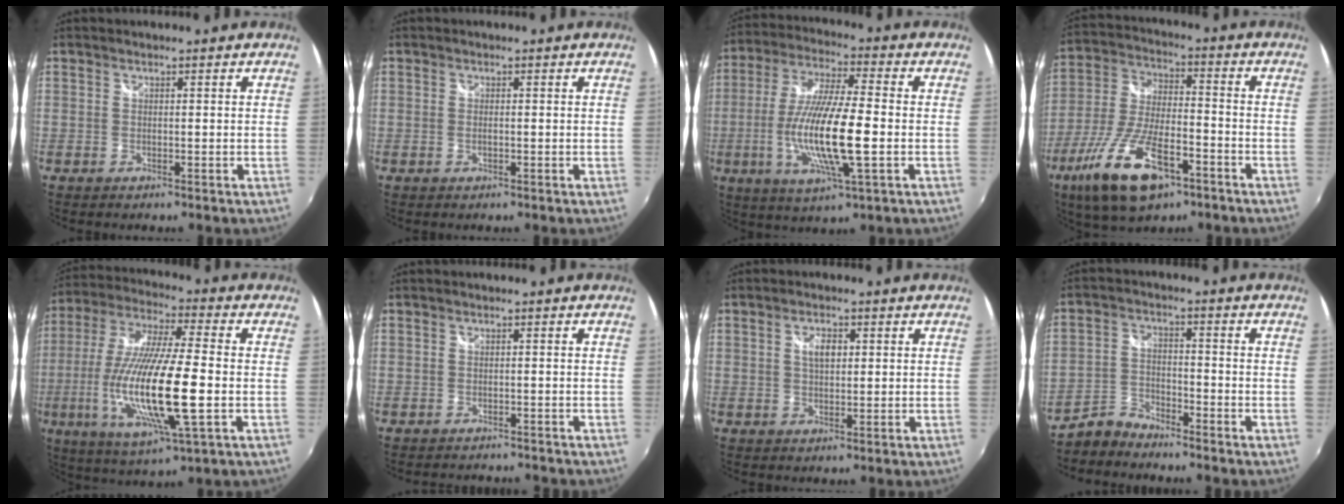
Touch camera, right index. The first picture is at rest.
{"total": 0.7, "force": [-0.2, 0.3, 0.6], "torque": [-0.014, -0.002, -0.004]}
{"total": 16.0, "force": [-3.4, 2.6, 15.4], "torque": [-0.303, -0.016, -0.061]}
{"total": 18.1, "force": [-10.0, 6.9, 13.4], "torque": [-0.282, -0.035, -0.182]}
{"total": 20.5, "force": [-4.4, 3.6, 19.7], "torque": [-0.383, -0.031, -0.077]}
{"total": 4.8, "force": [-4.4, 1.1, 1.5], "torque": [-0.036, -0.015, -0.062]}
{"total": 3.4, "force": [0.9, 1.9, 2.6], "torque": [-0.044, 0.005, 0.015]}
{"total": 5.2, "force": [-4.8, 1.6, 0.9], "torque": [-0.021, 0.012, -0.098]}